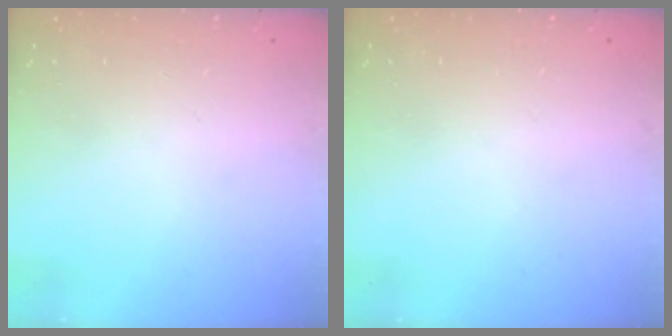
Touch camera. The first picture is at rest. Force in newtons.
{"total": 0.0}